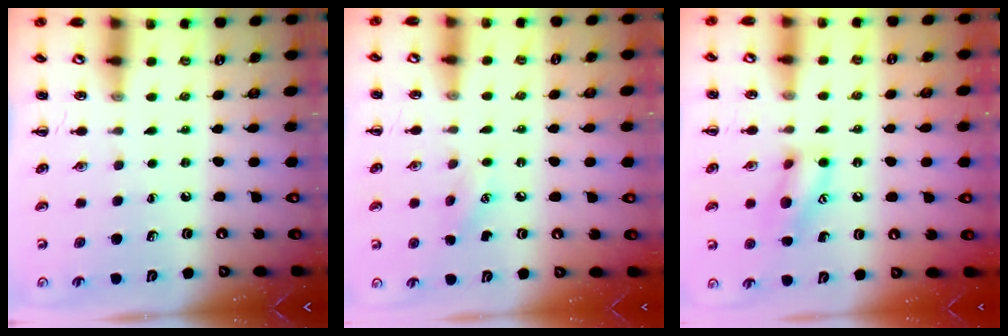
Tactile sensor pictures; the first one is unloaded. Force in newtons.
{"total": 6.8, "press": 6.5, "slide": 1.7}
{"total": 11.0, "press": 10.9, "slide": 1.1}